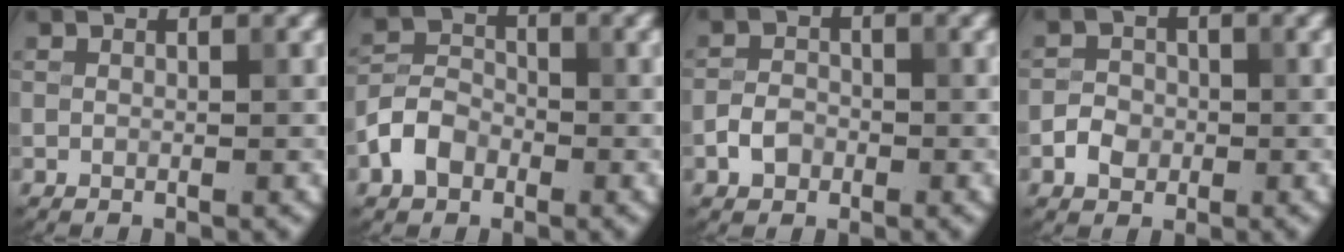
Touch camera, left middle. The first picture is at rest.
{"total": 3.6, "force": [-1.8, 2.6, 1.7], "torque": [-0.033, 0.007, -0.040]}
{"total": 2.1, "force": [-1.0, 1.6, 1.0], "torque": [-0.016, 0.003, -0.024]}
{"total": 2.1, "force": [-0.7, 1.8, 0.9], "torque": [-0.011, 0.002, -0.018]}